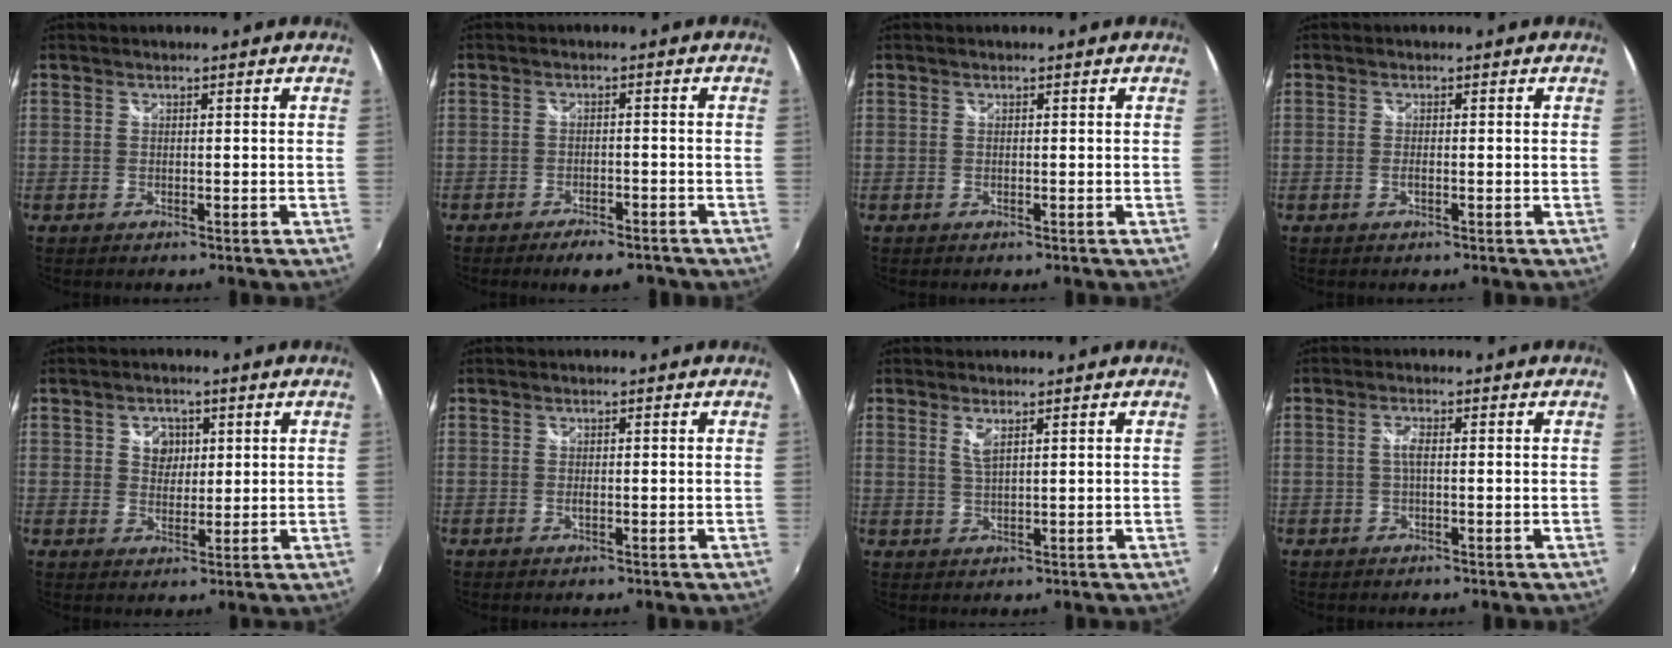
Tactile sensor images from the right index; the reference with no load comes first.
{"total": 5.7, "force": [-4.6, 1.8, 2.7], "torque": [-0.063, -0.008, -0.069]}
{"total": 0.0}
{"total": 0.9, "force": [-0.3, 0.1, 0.8], "torque": [-0.019, 0.001, -0.006]}
{"total": 4.1, "force": [1.3, 3.5, 1.7], "torque": [-0.021, 0.008, 0.024]}
{"total": 0.6, "force": [-0.2, 0.2, 0.5], "torque": [-0.009, 0.000, -0.003]}
{"total": 2.2, "force": [1.2, 0.4, 1.7], "torque": [-0.032, -0.002, 0.021]}
{"total": 1.7, "force": [-0.2, 0.3, 1.6], "torque": [-0.033, 0.002, -0.005]}